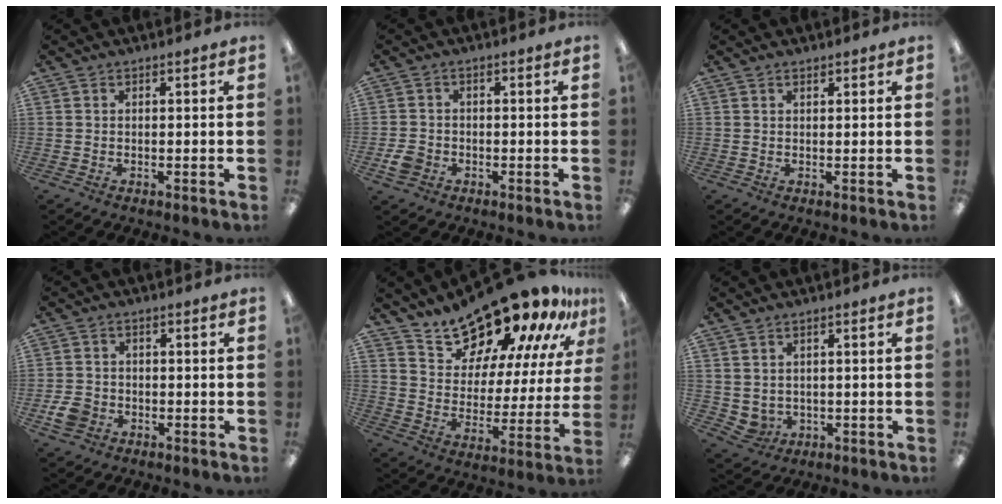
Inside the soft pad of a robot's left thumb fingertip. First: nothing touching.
{"total": 3.8, "force": [-1.5, 3.1, 1.6], "torque": [-0.022, 0.003, -0.029]}
{"total": 1.1, "force": [0.9, 0.4, 0.4], "torque": [-0.010, -0.001, 0.017]}
{"total": 4.9, "force": [-1.9, 4.0, 2.1], "torque": [-0.036, 0.005, -0.036]}
{"total": 18.9, "force": [17.4, 4.9, 5.5], "torque": [-0.082, -0.151, 0.296]}
{"total": 3.2, "force": [1.5, 2.7, 0.7], "torque": [-0.027, -0.009, 0.029]}